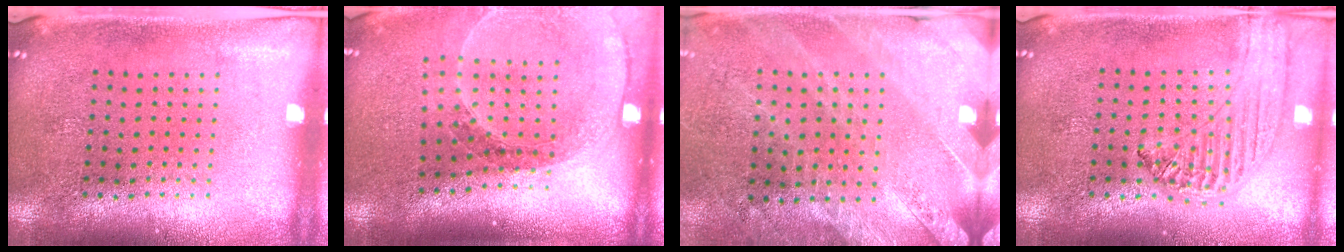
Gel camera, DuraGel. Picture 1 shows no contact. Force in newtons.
{"total": 1.7, "press": 1.7, "slide": 0.2}
{"total": 2.5, "press": 2.3, "slide": 0.8}
{"total": 1.2, "press": 1.2, "slide": 0.2}